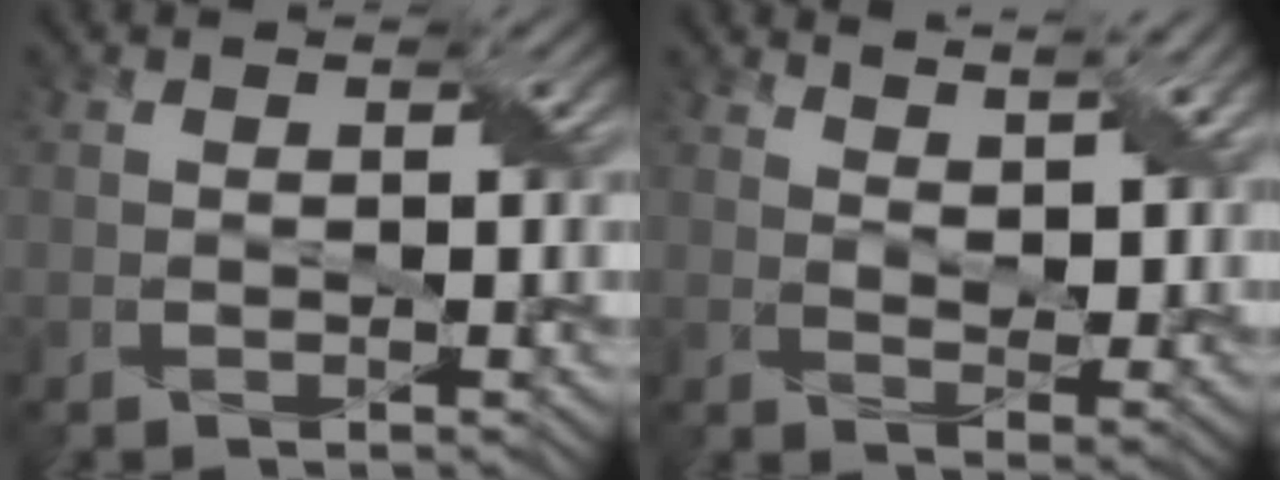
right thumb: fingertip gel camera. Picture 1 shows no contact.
{"total": 6.9, "force": [4.9, 2.4, 4.2], "torque": [-0.076, -0.008, 0.085]}